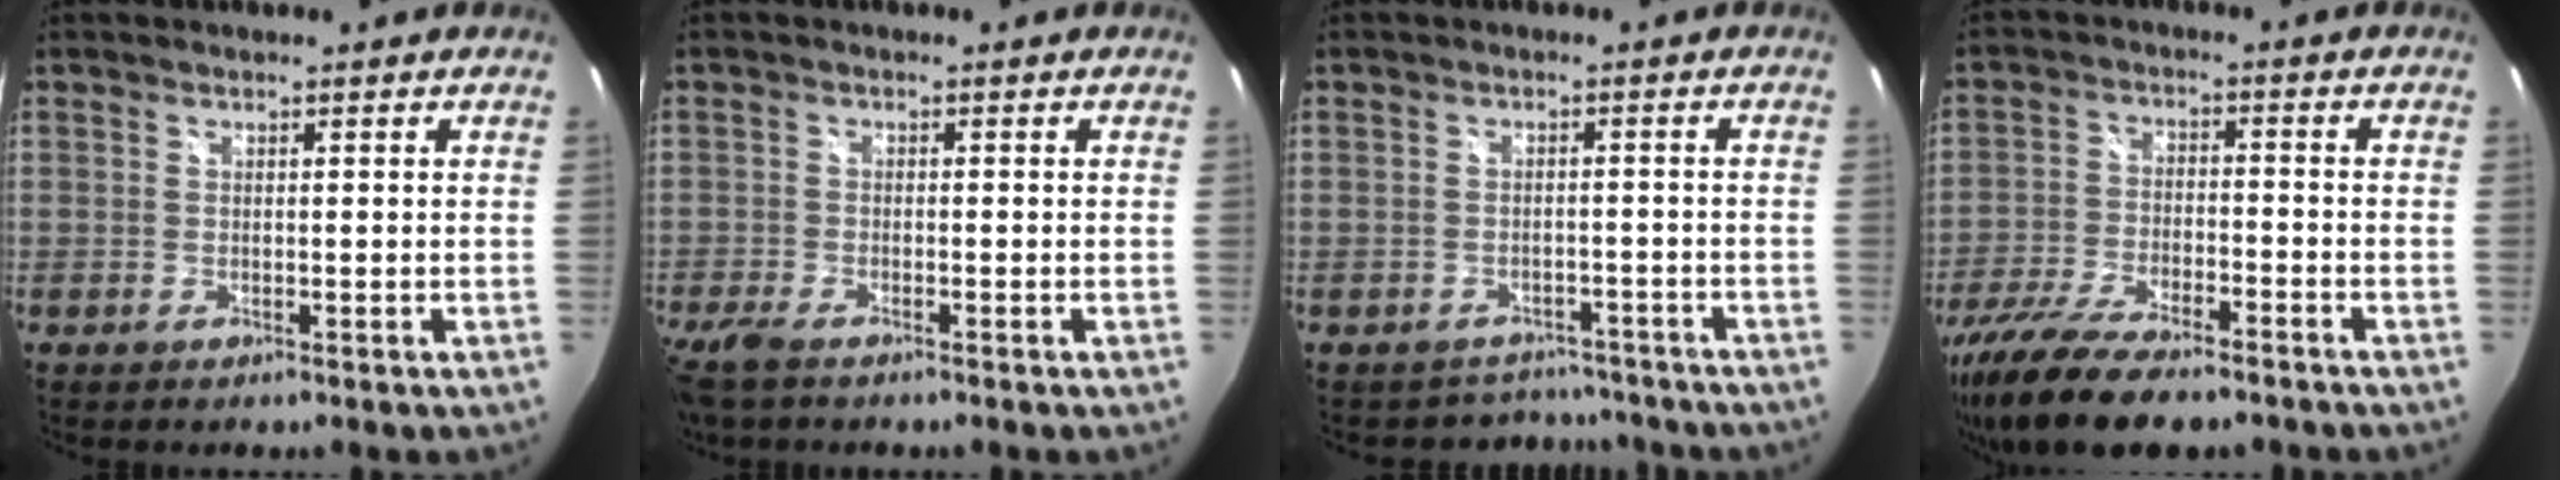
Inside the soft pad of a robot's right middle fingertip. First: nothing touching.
{"total": 5.7, "force": [-4.3, 1.7, 3.3], "torque": [-0.090, -0.023, -0.085]}
{"total": 7.0, "force": [-6.2, 3.2, 0.6], "torque": [-0.016, 0.018, -0.077]}
{"total": 17.8, "force": [-13.9, 5.0, 10.0], "torque": [-0.214, -0.042, -0.242]}